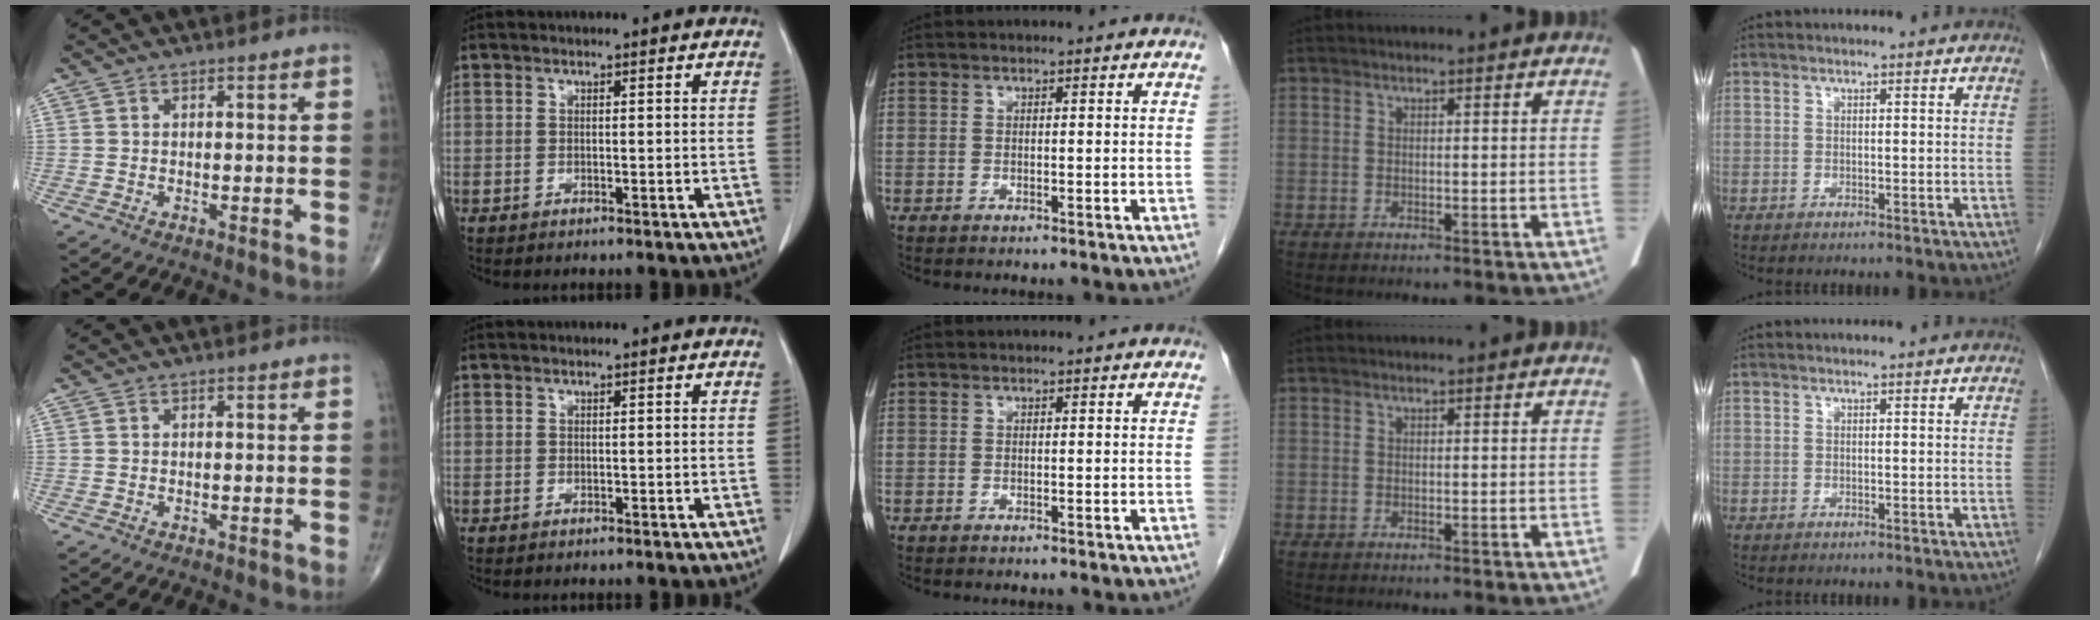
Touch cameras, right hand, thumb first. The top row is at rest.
{}